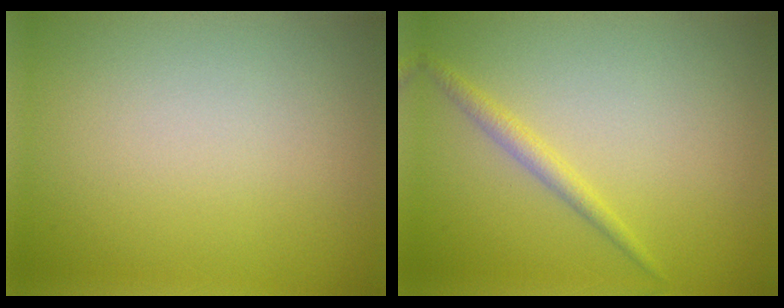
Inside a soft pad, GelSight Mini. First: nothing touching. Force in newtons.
{"total": 1.5, "press": 1.5, "slide": 0.1}